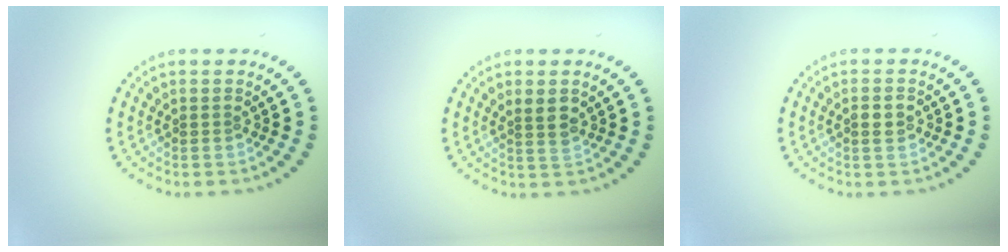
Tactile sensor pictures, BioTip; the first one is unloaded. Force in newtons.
{"total": 1.7, "press": 1.6, "slide": 0.7}
{"total": 1.5, "press": 1.4, "slide": 0.2}